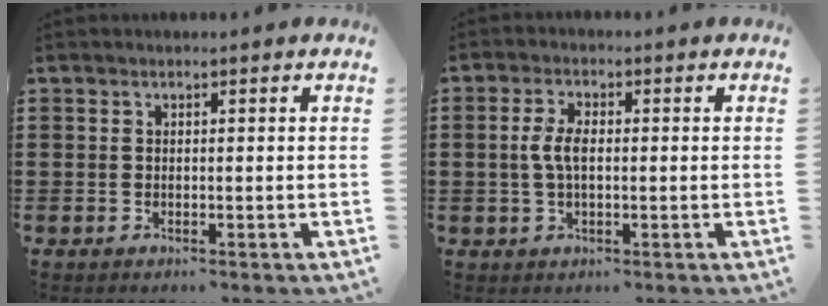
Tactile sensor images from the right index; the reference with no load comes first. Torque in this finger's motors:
{"motor_torque": [0.75, -0.09, 0.40, 0.10]}